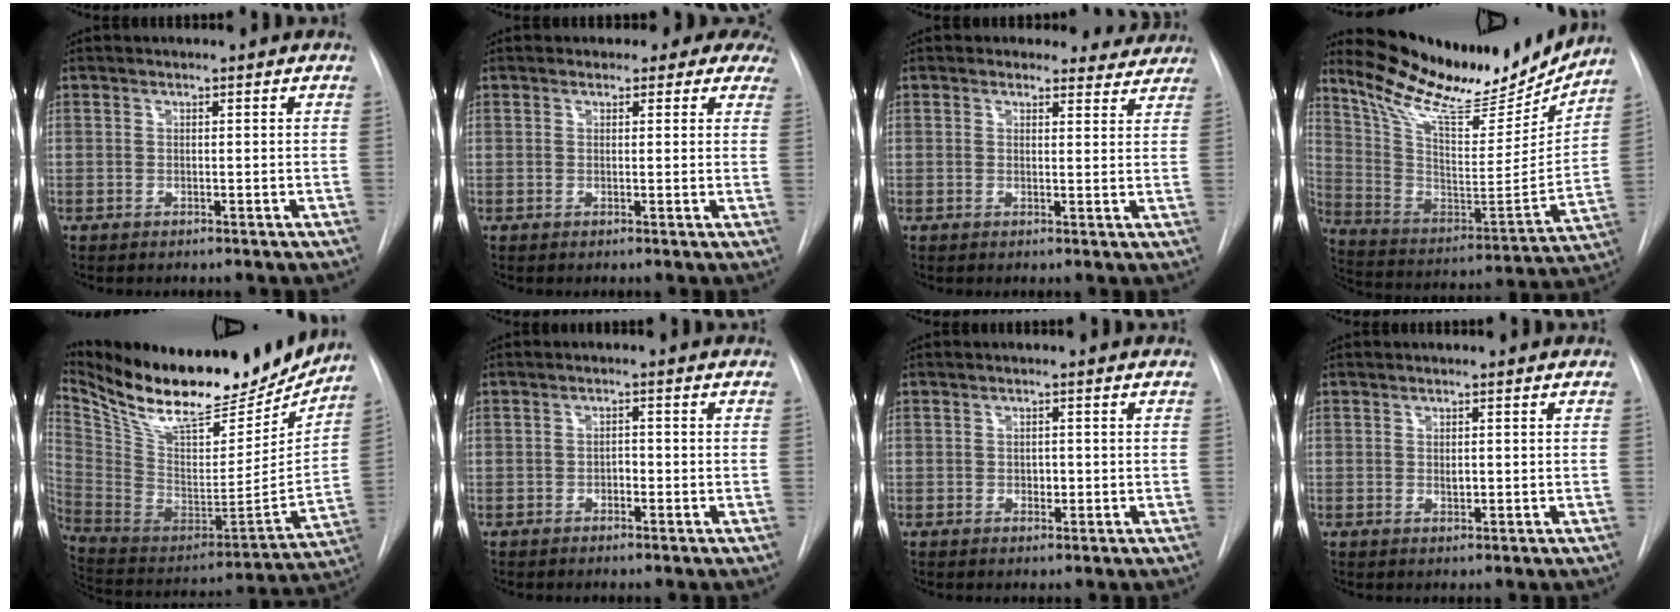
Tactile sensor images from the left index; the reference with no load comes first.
{"total": 6.9, "force": [5.9, 3.4, 0.8], "torque": [0.027, -0.009, 0.041]}
{"total": 5.4, "force": [4.8, 2.4, -0.6], "torque": [0.033, -0.016, 0.028]}
{"total": 22.6, "force": [19.9, 5.1, 9.5], "torque": [-0.170, -0.040, 0.313]}
{"total": 26.3, "force": [22.2, 8.0, 11.5], "torque": [-0.214, -0.027, 0.348]}
{"total": 1.3, "force": [-0.9, 0.7, 0.7], "torque": [-0.008, -0.001, -0.017]}
{"total": 1.2, "force": [-0.5, 0.8, 0.7], "torque": [-0.011, -0.004, -0.006]}
{"total": 0.7, "force": [-0.2, 0.4, 0.6], "torque": [-0.010, -0.008, -0.001]}